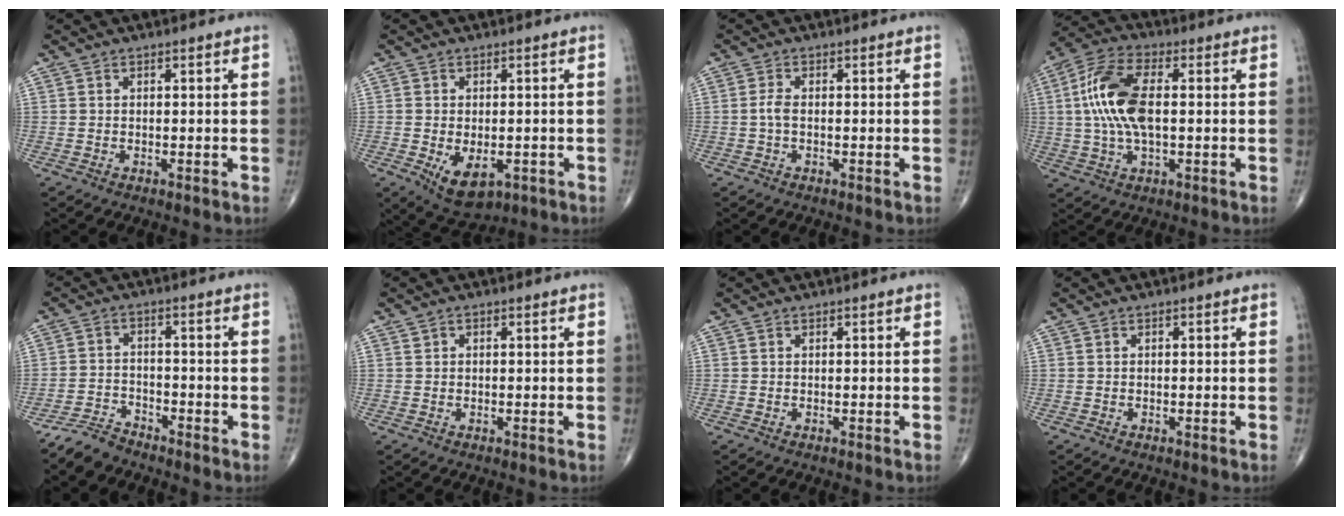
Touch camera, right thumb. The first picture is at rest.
{"total": 7.6, "force": [-2.3, 4.4, 5.7], "torque": [-0.082, -0.004, -0.024]}
{"total": 1.8, "force": [-0.3, 0.8, 1.6], "torque": [-0.036, 0.000, -0.008]}
{"total": 13.5, "force": [1.0, 6.2, 11.9], "torque": [-0.254, 0.018, 0.016]}
{"total": 4.5, "force": [-4.2, 1.5, 0.5], "torque": [-0.009, 0.015, -0.086]}
{"total": 0.7, "force": [0.2, 0.6, 0.3], "torque": [-0.001, 0.001, 0.002]}
{"total": 0.0}
{"total": 0.0}